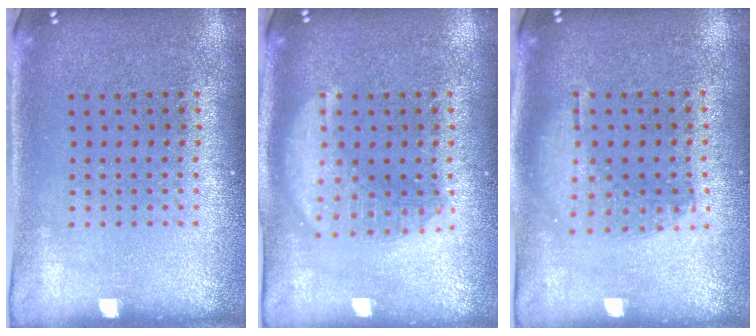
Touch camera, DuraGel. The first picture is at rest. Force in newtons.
{"total": 2.4, "press": 2.4, "slide": 0.3}
{"total": 1.0, "press": 0.9, "slide": 0.3}